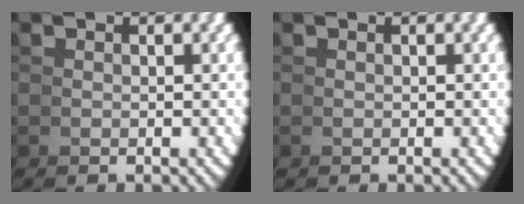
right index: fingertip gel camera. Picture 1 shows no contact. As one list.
[{"total": 0.0}]